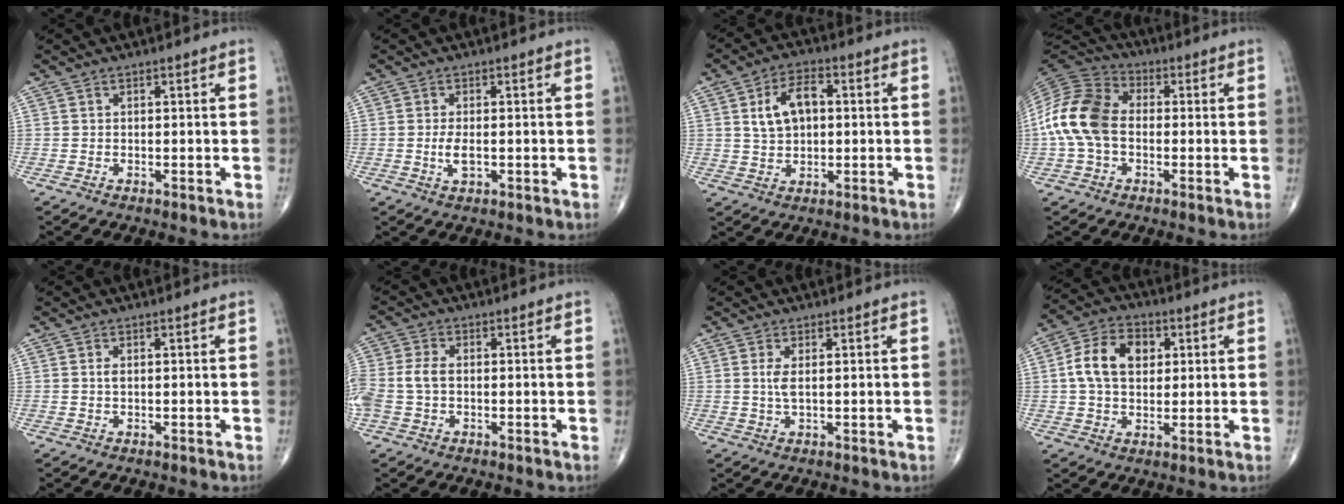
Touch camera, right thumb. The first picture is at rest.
{"total": 3.0, "force": [-0.4, 1.4, 2.6], "torque": [-0.054, -0.004, -0.007]}
{"total": 8.5, "force": [1.5, 5.2, 6.5], "torque": [-0.105, 0.011, 0.026]}
{"total": 13.4, "force": [-0.9, 9.2, 9.7], "torque": [-0.200, 0.035, -0.027]}
{"total": 0.8, "force": [0.1, 0.3, 0.7], "torque": [-0.016, -0.001, 0.001]}
{"total": 6.2, "force": [-0.6, 4.1, 4.6], "torque": [-0.122, 0.014, -0.013]}
{"total": 2.4, "force": [0.6, 0.6, 2.3], "torque": [-0.053, -0.007, 0.015]}
{"total": 10.7, "force": [1.9, 7.5, 7.5], "torque": [-0.120, 0.012, 0.028]}